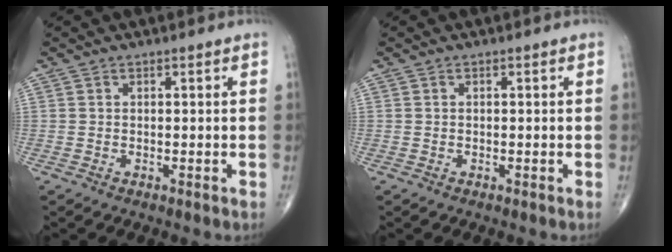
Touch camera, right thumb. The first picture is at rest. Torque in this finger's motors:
{"motor_torque": [-0.25, 0.01, -0.16, -0.13, -0.01]}